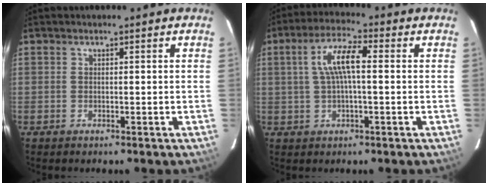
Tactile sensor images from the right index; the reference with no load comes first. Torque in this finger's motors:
{"motor_torque": [0.78, -0.11, 0.46, 0.07]}